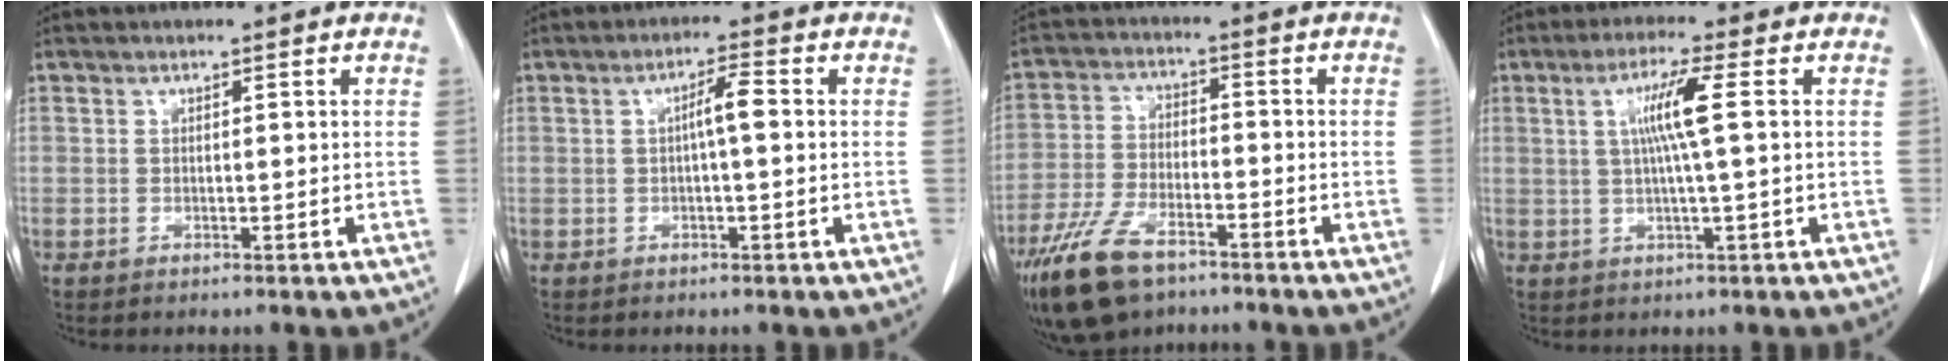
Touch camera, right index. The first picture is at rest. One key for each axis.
{"total": 3.7, "fx": 0.2, "fy": 0.6, "fz": 3.7, "tx": -0.066, "ty": 0.010, "tz": 0.003}
{"total": 12.0, "fx": -8.0, "fy": 4.9, "fz": 7.5, "tx": -0.157, "ty": -0.013, "tz": -0.147}
{"total": 6.4, "fx": 1.1, "fy": -0.4, "fz": 6.3, "tx": -0.119, "ty": 0.004, "tz": 0.022}